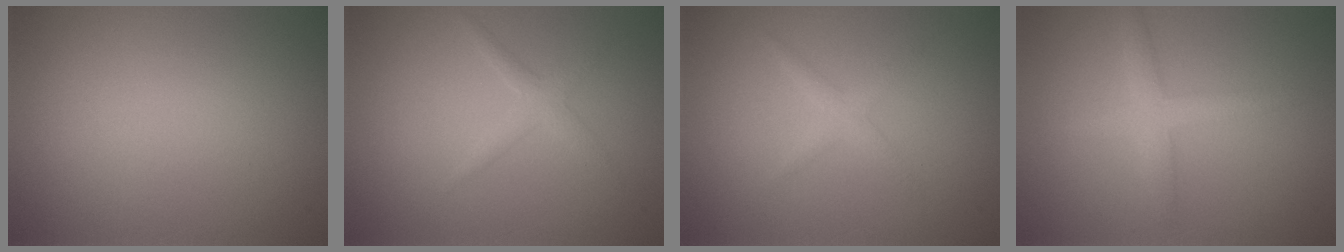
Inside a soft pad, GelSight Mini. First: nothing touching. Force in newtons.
{"total": 1.5, "press": 1.5, "slide": 0.1}
{"total": 1.3, "press": 1.3, "slide": 0.1}
{"total": 2.5, "press": 2.5, "slide": 0.2}